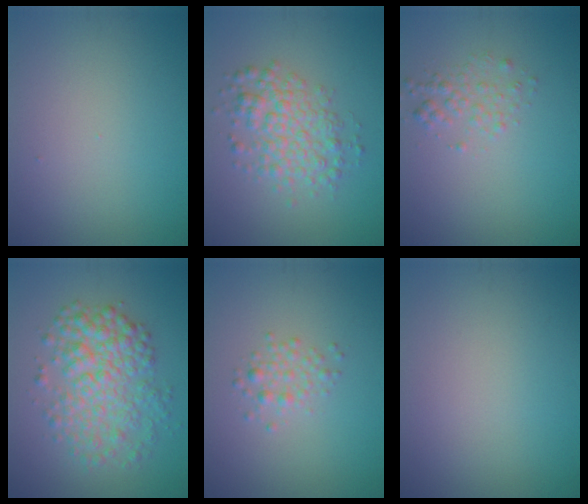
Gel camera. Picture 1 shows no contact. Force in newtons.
{"total": 4.3, "press": 4.3, "slide": 0.1}
{"total": 1.7, "press": 1.7, "slide": 0.1}
{"total": 5.6, "press": 5.6, "slide": 0.1}
{"total": 1.7, "press": 1.7, "slide": 0.1}
{"total": 0.0}